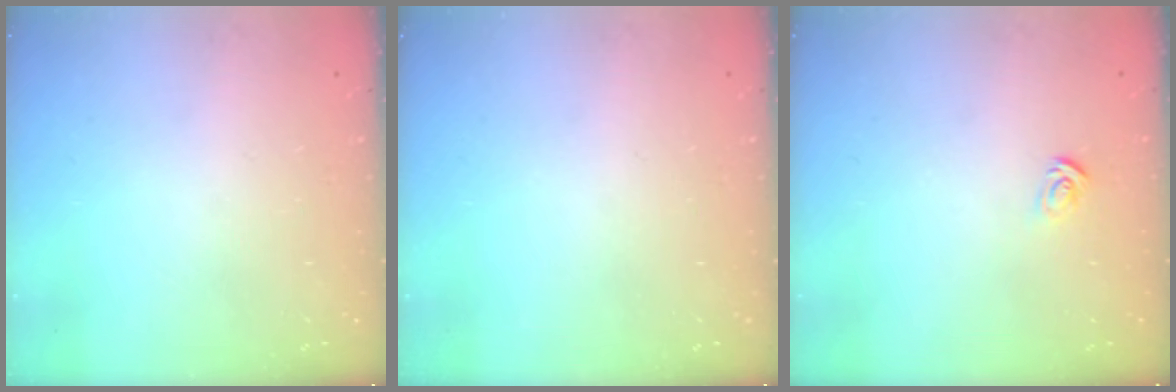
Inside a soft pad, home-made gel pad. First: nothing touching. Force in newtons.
{"total": 0.0}
{"total": 2.7, "press": 2.7, "slide": 0.3}